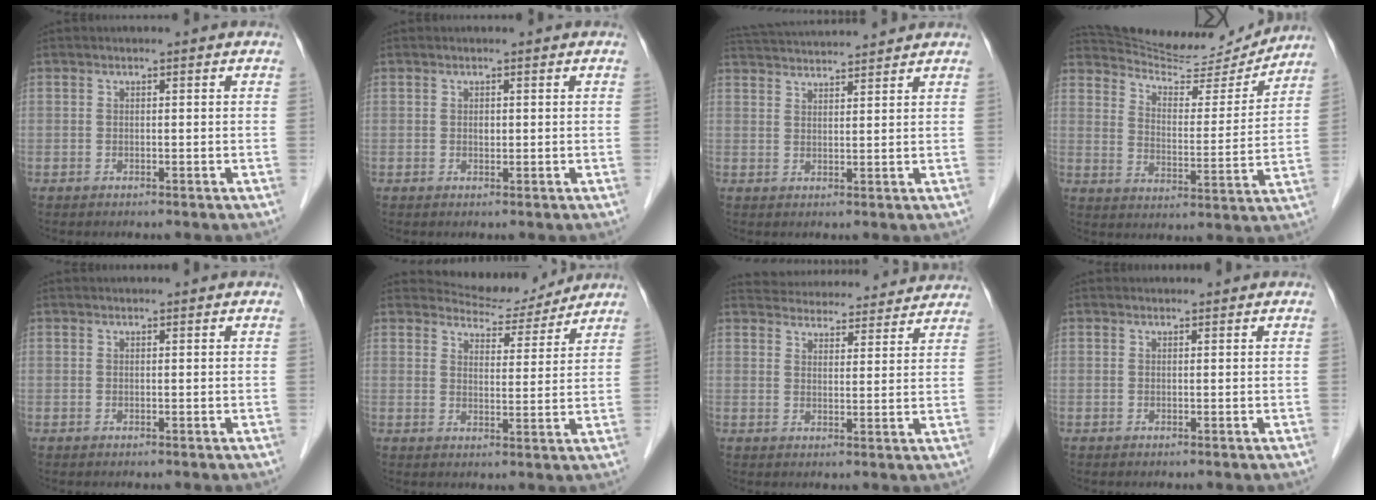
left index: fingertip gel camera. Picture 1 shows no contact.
{"total": 0.5, "force": [0.0, 0.4, 0.3], "torque": [-0.005, -0.002, -0.002]}
{"total": 10.4, "force": [9.9, -0.1, 3.0], "torque": [-0.063, 0.029, 0.152]}
{"total": 15.5, "force": [15.1, 2.4, 2.5], "torque": [-0.040, -0.021, 0.217]}
{"total": 1.3, "force": [1.3, 0.1, 0.3], "torque": [-0.006, 0.018, 0.020]}
{"total": 7.1, "force": [6.9, 1.4, -0.2], "torque": [-0.003, -0.002, 0.096]}
{"total": 18.4, "force": [17.6, 3.8, 3.8], "torque": [-0.052, 0.020, 0.224]}
{"total": 1.4, "force": [1.4, 0.3, 0.0], "torque": [-0.009, 0.014, 0.019]}